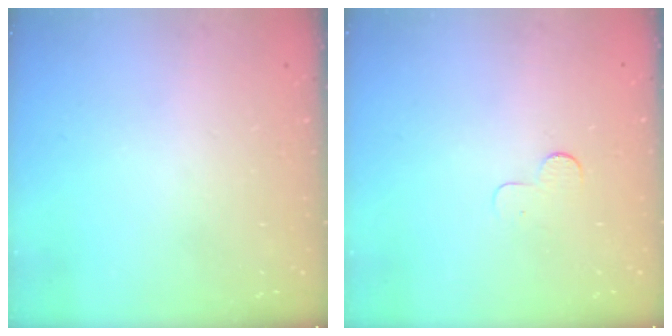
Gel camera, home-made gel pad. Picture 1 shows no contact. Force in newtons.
{"total": 2.9, "press": 2.9, "slide": 0.3}